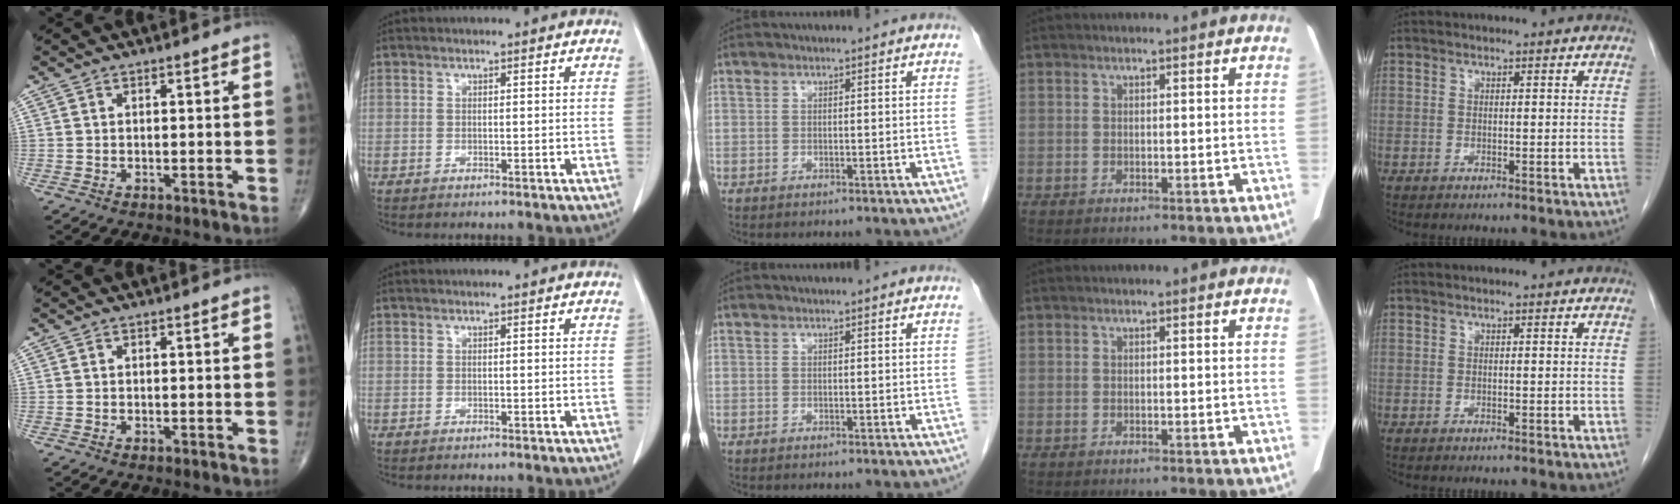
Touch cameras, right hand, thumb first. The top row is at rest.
{}